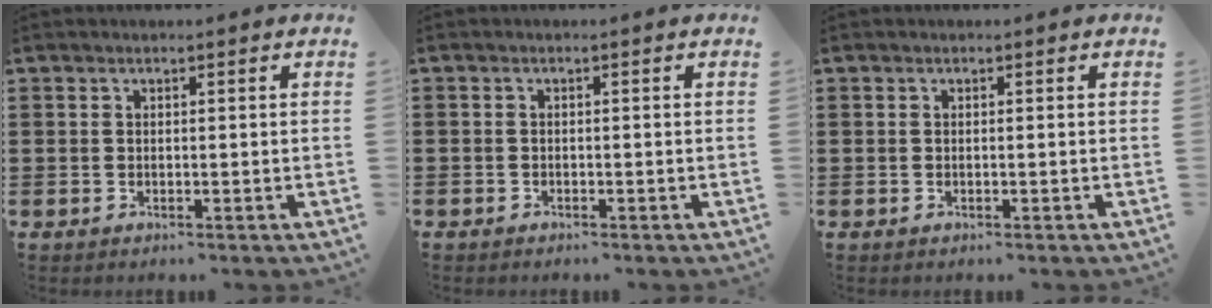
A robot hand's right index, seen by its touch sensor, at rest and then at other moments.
{"total": 0.8, "force": [-0.7, 0.3, 0.1], "torque": [-0.003, 0.001, -0.016]}
{"total": 0.0}